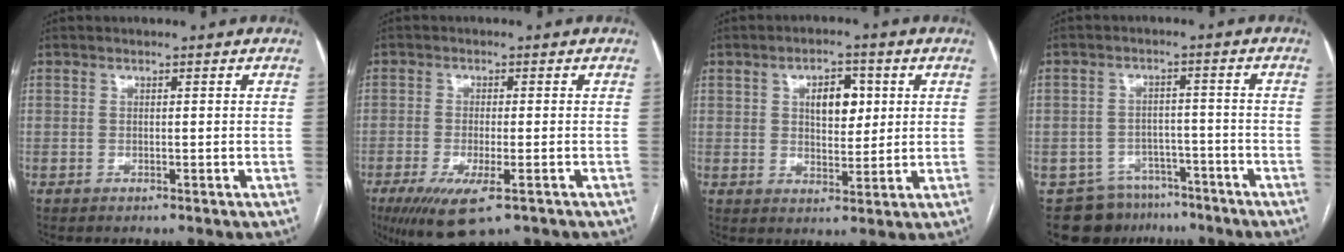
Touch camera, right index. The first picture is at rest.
{"total": 8.9, "force": [-5.2, 1.8, 6.9], "torque": [-0.122, -0.025, -0.084]}
{"total": 6.0, "force": [1.7, 3.1, 4.9], "torque": [-0.076, 0.010, 0.030]}
{"total": 9.3, "force": [-7.1, 5.9, 1.2], "torque": [-0.014, 0.018, -0.099]}